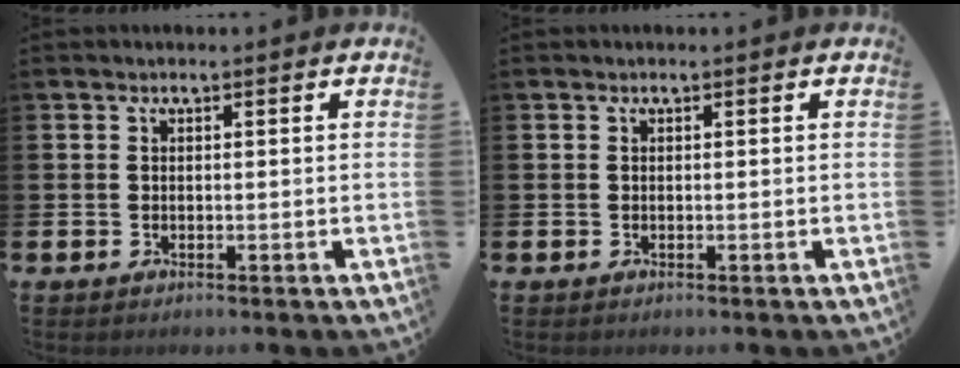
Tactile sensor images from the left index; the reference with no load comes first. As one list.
[{"total": 0.0}]